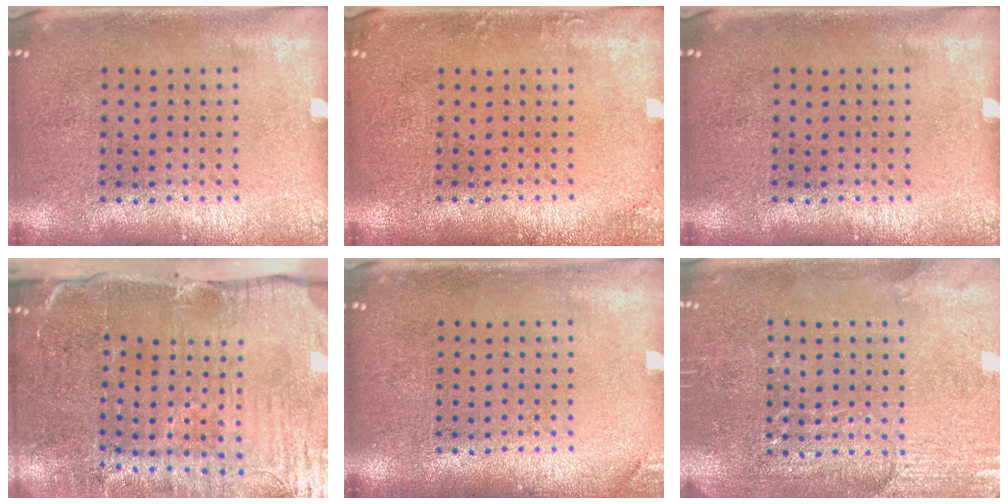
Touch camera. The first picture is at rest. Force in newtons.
{"total": 1.1, "press": 1.1, "slide": 0.1}
{"total": 0.0}
{"total": 5.4, "press": 4.4, "slide": 3.1}
{"total": 1.1, "press": 1.1, "slide": 0.3}
{"total": 2.9, "press": 2.8, "slide": 0.6}